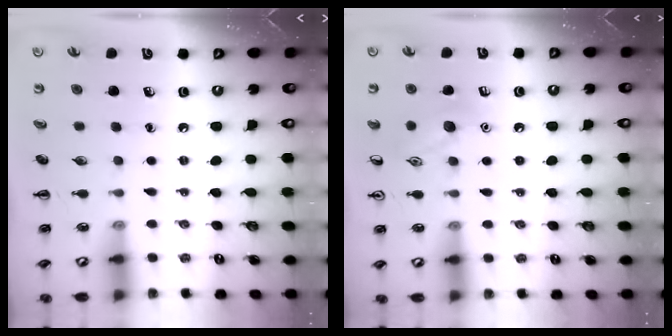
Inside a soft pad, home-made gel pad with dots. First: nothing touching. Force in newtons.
{"total": 9.0, "press": 8.9, "slide": 1.2}